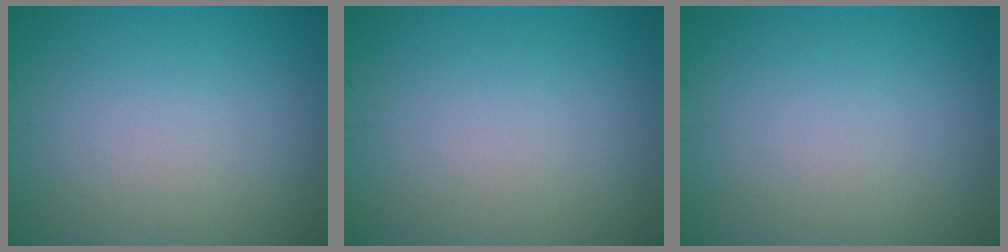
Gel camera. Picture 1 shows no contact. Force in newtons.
{"total": 0.0}
{"total": 0.0}